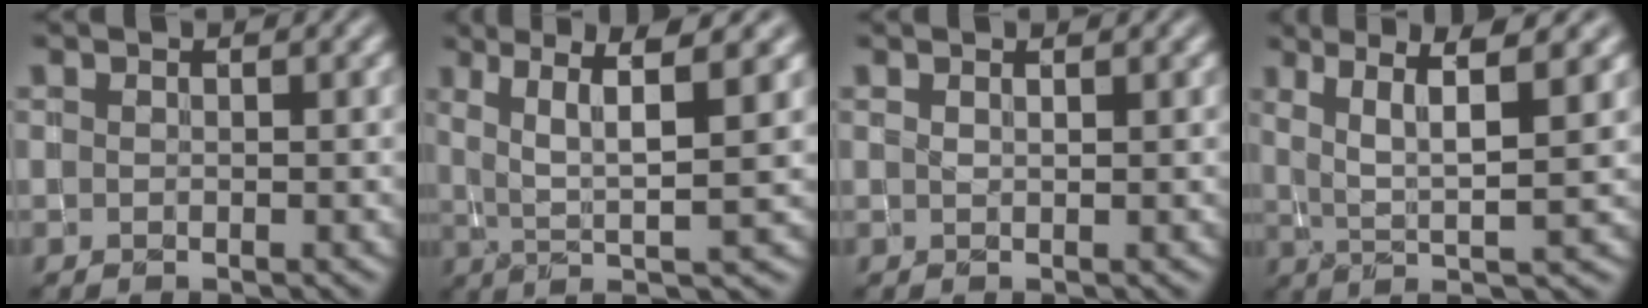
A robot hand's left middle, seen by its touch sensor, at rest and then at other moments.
{"total": 6.4, "force": [1.8, 1.0, 6.0], "torque": [-0.101, 0.003, 0.036]}
{"total": 1.0, "force": [0.8, 0.4, 0.6], "torque": [0.003, -0.007, -0.001]}
{"total": 5.9, "force": [2.0, 0.9, 5.4], "torque": [-0.094, 0.002, 0.039]}